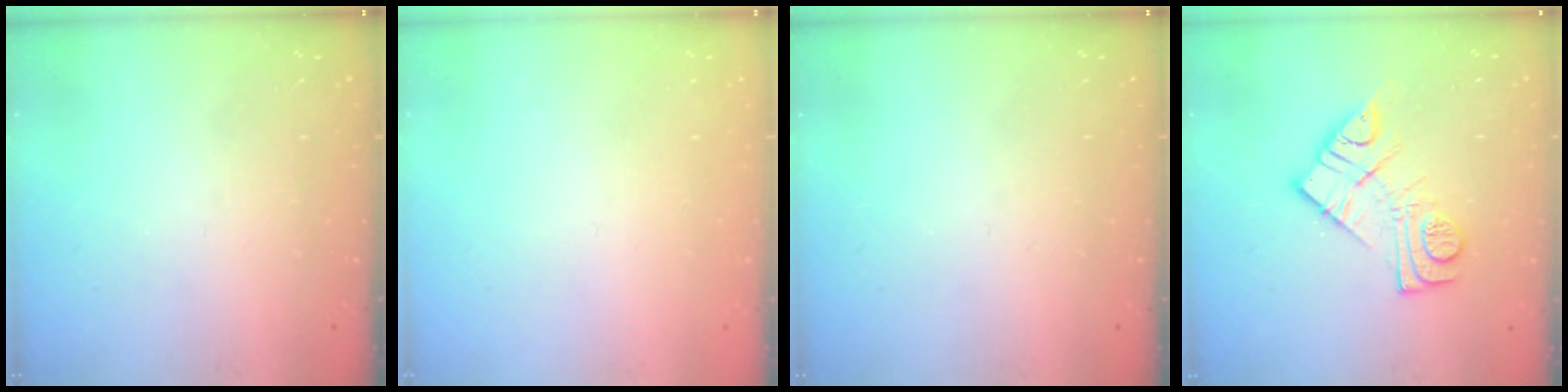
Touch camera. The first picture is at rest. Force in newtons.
{"total": 1.5, "press": 1.5, "slide": 0.1}
{"total": 0.0}
{"total": 14.0, "press": 14.0, "slide": 0.9}